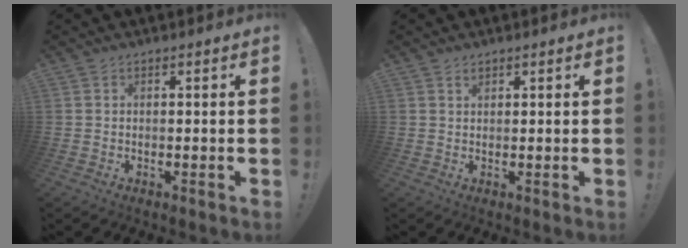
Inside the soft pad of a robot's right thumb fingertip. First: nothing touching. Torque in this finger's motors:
{"motor_torque": [-0.04, 0.25, 0.42, -0.11, -0.01]}